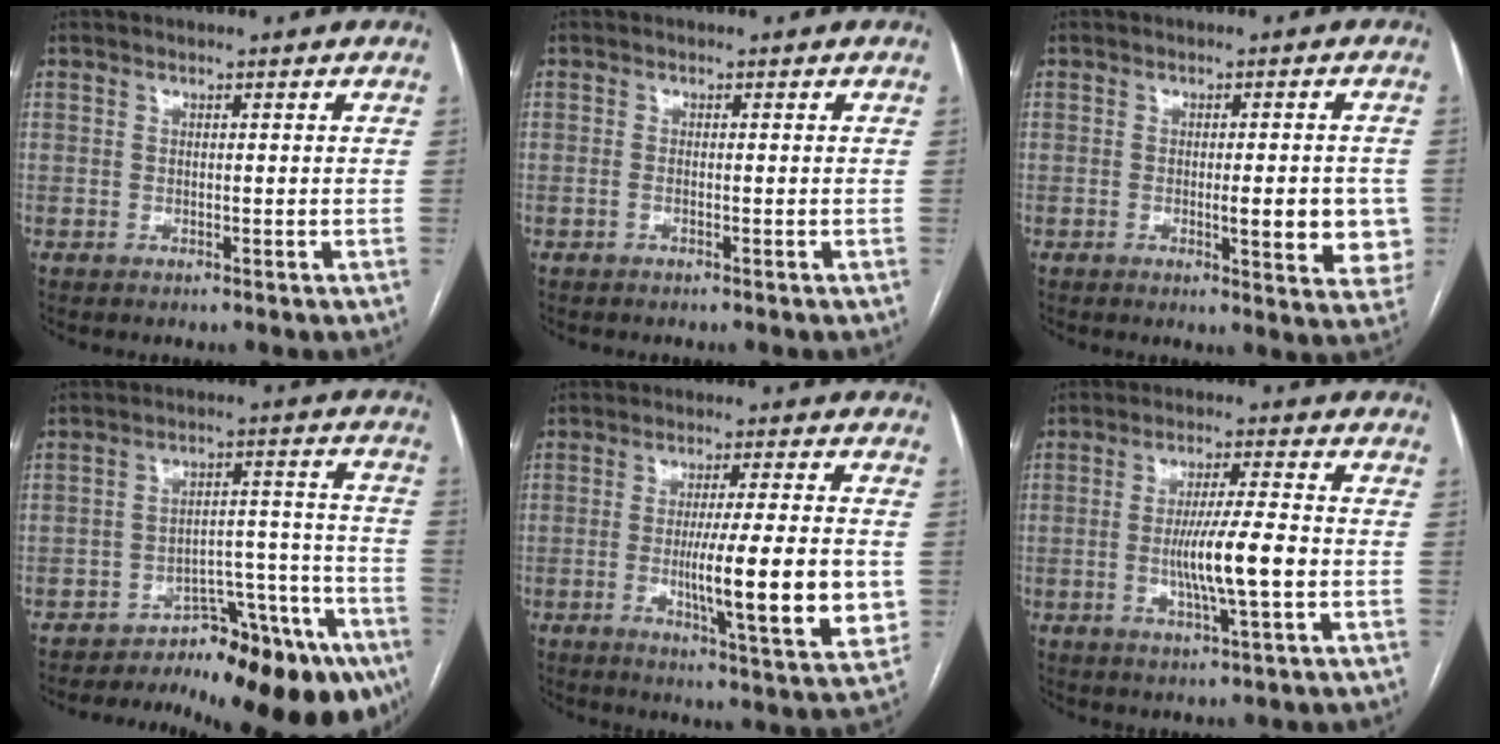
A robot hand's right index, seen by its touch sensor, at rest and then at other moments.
{"total": 0.6, "force": [-0.3, 0.0, 0.5], "torque": [-0.009, 0.001, -0.007]}
{"total": 8.2, "force": [-1.3, 1.9, 7.9], "torque": [-0.088, -0.009, -0.015]}
{"total": 16.7, "force": [-13.9, 4.4, 8.2], "torque": [-0.022, 0.058, -0.185]}
{"total": 14.7, "force": [-1.7, 0.9, 14.5], "torque": [-0.217, -0.024, -0.027]}
{"total": 8.9, "force": [-1.4, 0.1, 8.8], "torque": [-0.161, -0.005, -0.027]}